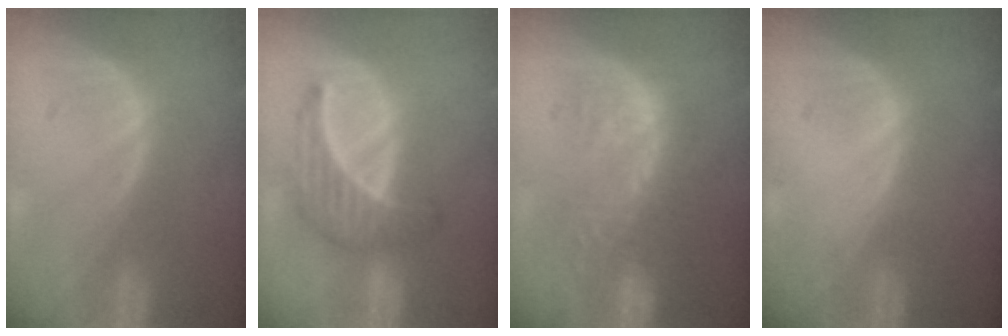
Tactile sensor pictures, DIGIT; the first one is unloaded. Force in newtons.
{"total": 6.8, "press": 6.2, "slide": 2.9}
{"total": 10.0, "press": 9.3, "slide": 3.8}
{"total": 0.0}